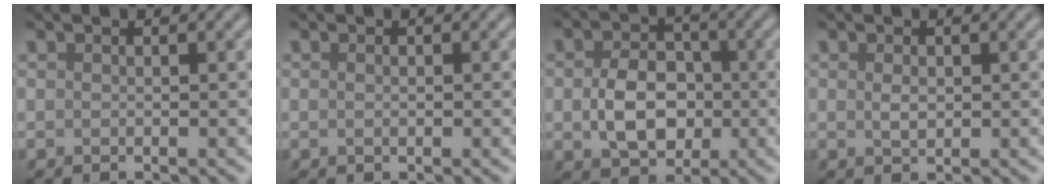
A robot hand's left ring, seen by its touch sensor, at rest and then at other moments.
{"total": 0.7, "force": [0.0, 0.4, 0.5], "torque": [-0.012, -0.001, 0.000]}
{"total": 5.5, "force": [-0.6, 4.1, 3.7], "torque": [-0.072, -0.005, -0.008]}
{"total": 1.3, "force": [0.1, 0.8, 1.0], "torque": [-0.022, -0.002, 0.004]}